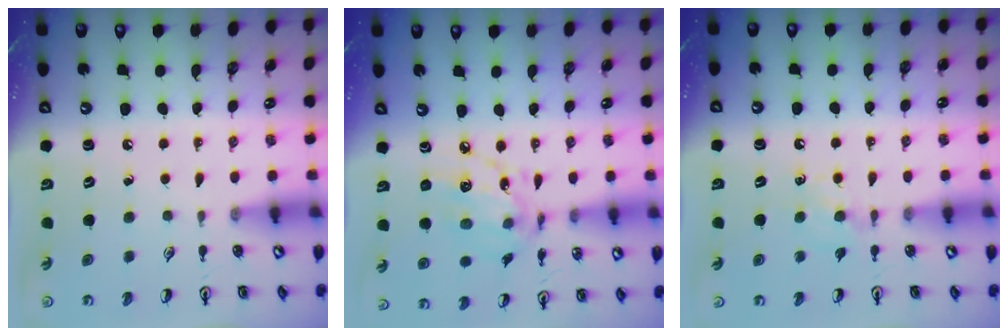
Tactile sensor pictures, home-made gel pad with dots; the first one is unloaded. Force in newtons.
{"total": 11.7, "press": 11.7, "slide": 0.7}
{"total": 4.8, "press": 4.7, "slide": 0.7}